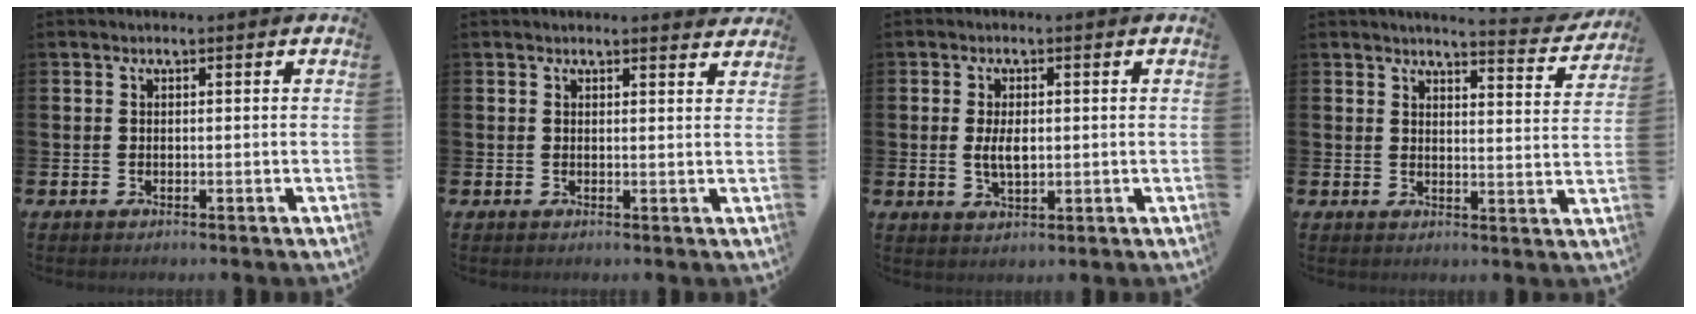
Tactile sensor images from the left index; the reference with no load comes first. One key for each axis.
{"total": 1.5, "fx": 1.5, "fy": 0.1, "fz": 0.0, "tx": 0.012, "ty": -0.010, "tz": 0.025}
{"total": 3.6, "fx": 0.3, "fy": 1.8, "fz": 3.1, "tx": -0.049, "ty": 0.001, "tz": 0.001}
{"total": 4.0, "fx": 4.0, "fy": -0.1, "fz": 0.6, "tx": -0.011, "ty": -0.035, "tz": 0.063}